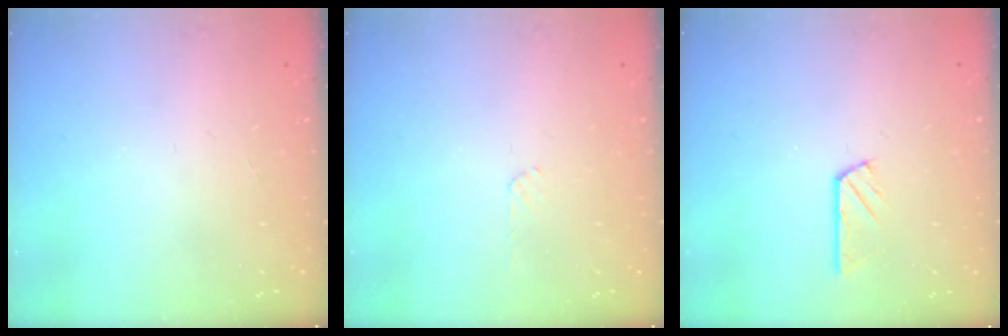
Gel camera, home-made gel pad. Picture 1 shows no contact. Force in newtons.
{"total": 3.2, "press": 3.2, "slide": 0.4}
{"total": 3.5, "press": 3.4, "slide": 0.4}